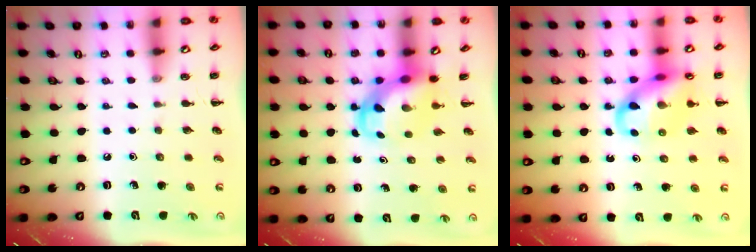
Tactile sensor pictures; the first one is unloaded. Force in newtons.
{"total": 5.0, "press": 4.9, "slide": 0.5}
{"total": 15.3, "press": 15.0, "slide": 3.1}